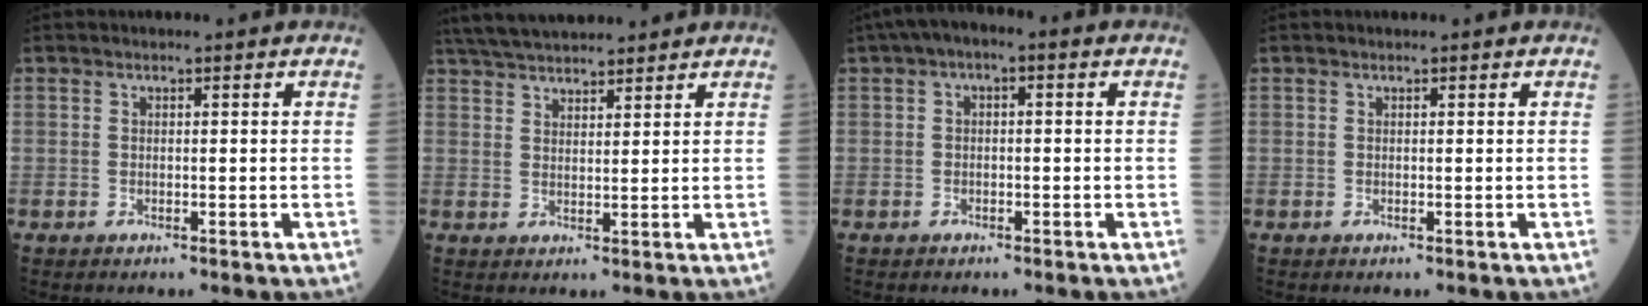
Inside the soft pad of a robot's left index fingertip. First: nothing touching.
{"total": 10.9, "force": [9.8, 2.3, 4.2], "torque": [-0.073, 0.038, 0.160]}
{"total": 3.8, "force": [0.8, 1.6, 3.3], "torque": [-0.055, 0.021, 0.007]}
{"total": 0.0}